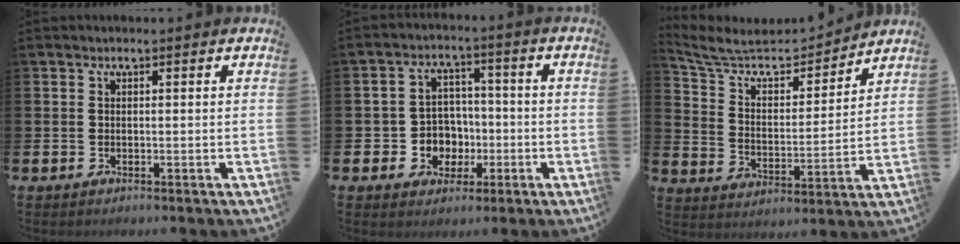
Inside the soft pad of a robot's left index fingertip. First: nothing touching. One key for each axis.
{"total": 5.3, "fx": -0.5, "fy": 5.2, "fz": 0.9, "tx": -0.037, "ty": 0.004, "tz": -0.012}
{"total": 7.7, "fx": 6.9, "fy": 2.7, "fz": 2.0, "tx": -0.083, "ty": -0.049, "tz": 0.118}